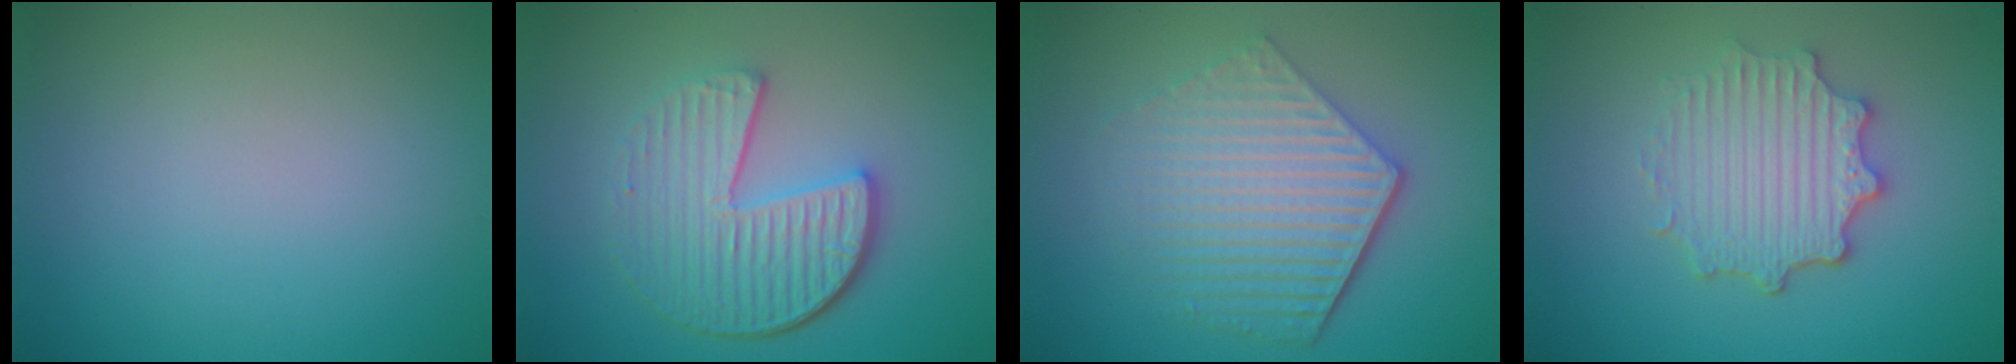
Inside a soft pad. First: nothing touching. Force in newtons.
{"total": 5.7, "press": 4.2, "slide": 3.9}
{"total": 6.1, "press": 4.4, "slide": 4.2}
{"total": 4.5, "press": 3.6, "slide": 2.6}